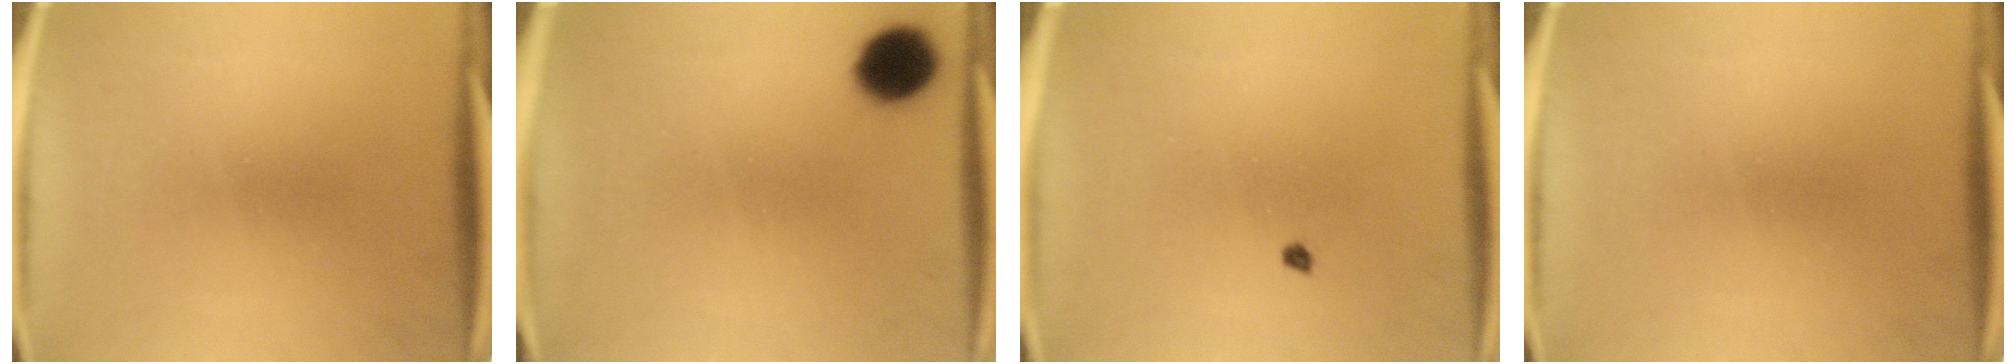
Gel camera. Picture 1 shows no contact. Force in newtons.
{"total": 9.3}
{"total": 0.6}
{"total": 0.0}